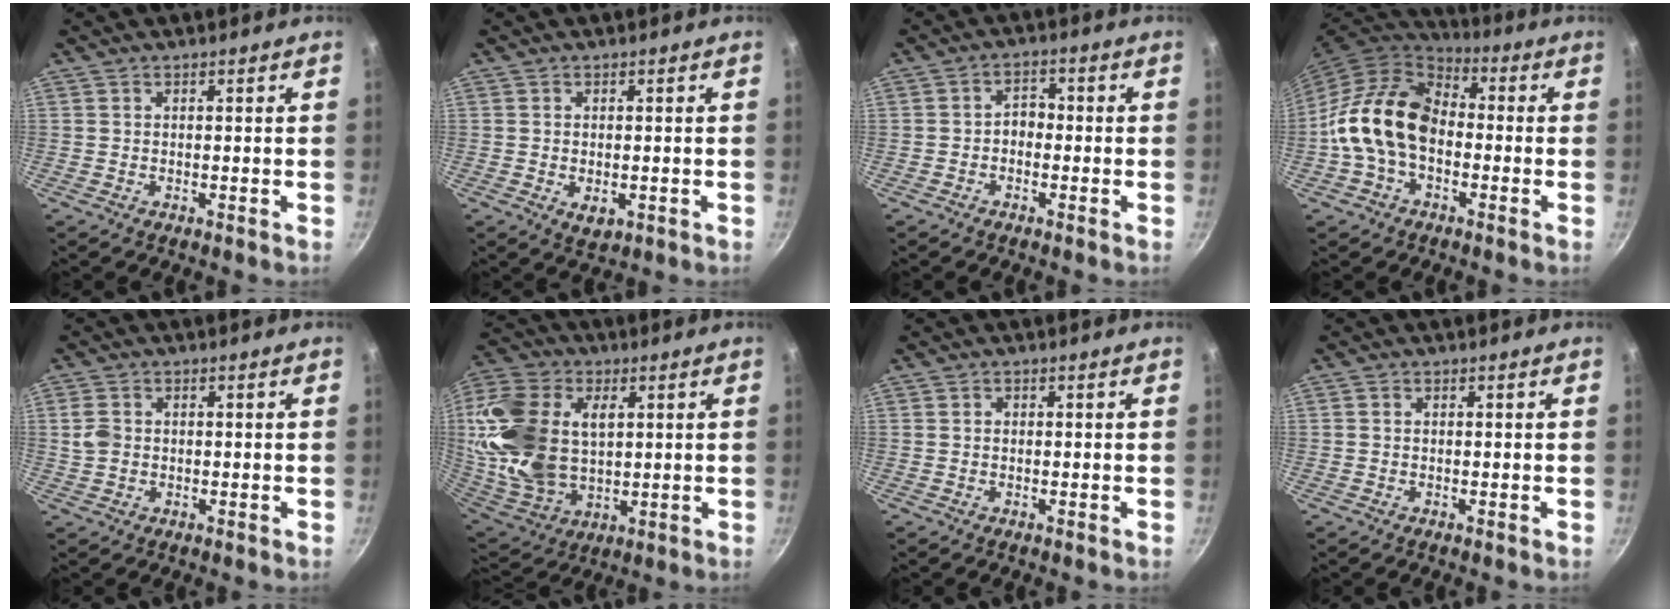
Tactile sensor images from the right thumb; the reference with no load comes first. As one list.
[{"total": 3.3, "force": [-0.7, 2.0, 2.5], "torque": [-0.040, -0.009, -0.007]}, {"total": 3.1, "force": [-1.0, 2.3, 1.9], "torque": [-0.016, 0.018, -0.022]}, {"total": 15.3, "force": [-1.4, 10.6, 10.9], "torque": [-0.169, 0.036, -0.044]}, {"total": 3.5, "force": [0.1, 2.9, 2.0], "torque": [-0.035, 0.005, -0.001]}, {"total": 25.6, "force": [4.7, 17.2, 18.4], "torque": [-0.382, -0.004, 0.092]}, {"total": 0.7, "force": [0.0, 0.6, 0.3], "torque": [-0.002, 0.004, -0.001]}, {"total": 0.5, "force": [0.0, 0.5, 0.3], "torque": [-0.005, 0.003, -0.001]}]